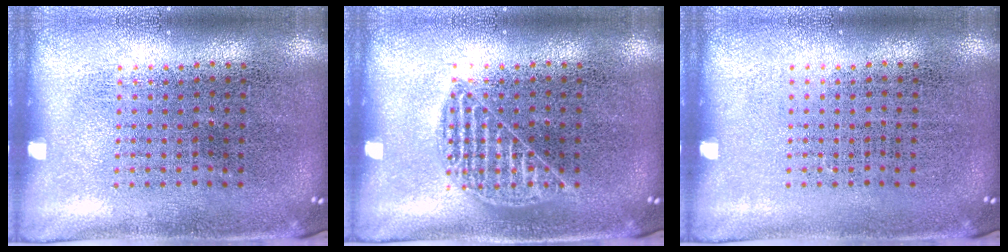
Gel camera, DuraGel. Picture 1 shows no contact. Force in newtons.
{"total": 1.5, "press": 1.5, "slide": 0.3}
{"total": 0.0}